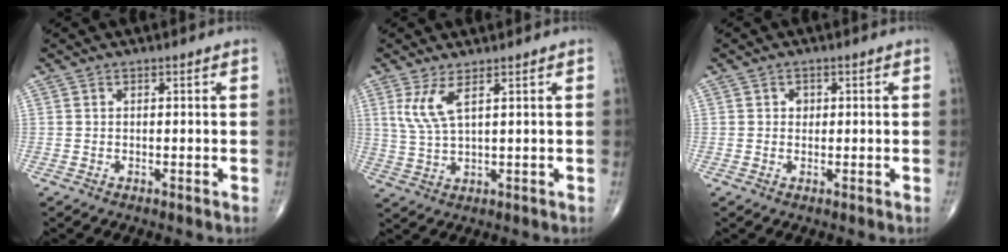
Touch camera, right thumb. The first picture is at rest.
{"total": 5.3, "force": [2.5, 1.2, 4.5], "torque": [-0.108, -0.016, 0.060]}
{"total": 1.4, "force": [0.3, 1.2, 0.6], "torque": [-0.001, 0.002, 0.003]}